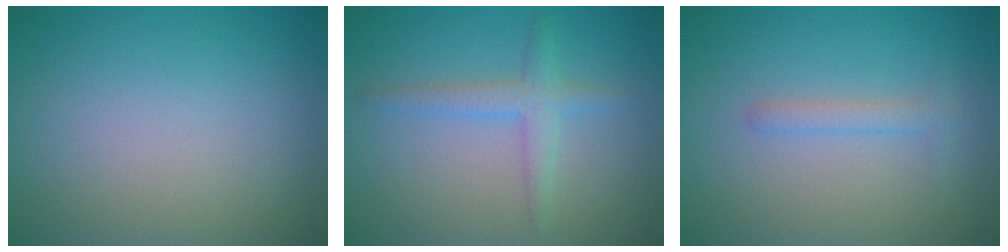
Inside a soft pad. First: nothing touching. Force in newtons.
{"total": 2.3, "press": 2.3, "slide": 0.1}
{"total": 1.3, "press": 1.3, "slide": 0.1}